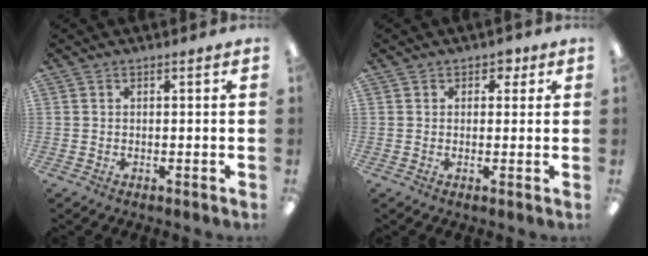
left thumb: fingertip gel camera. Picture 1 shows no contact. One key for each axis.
{"total": 2.5, "fx": 1.1, "fy": 2.1, "fz": 0.8, "tx": -0.001, "ty": 0.002, "tz": 0.016}